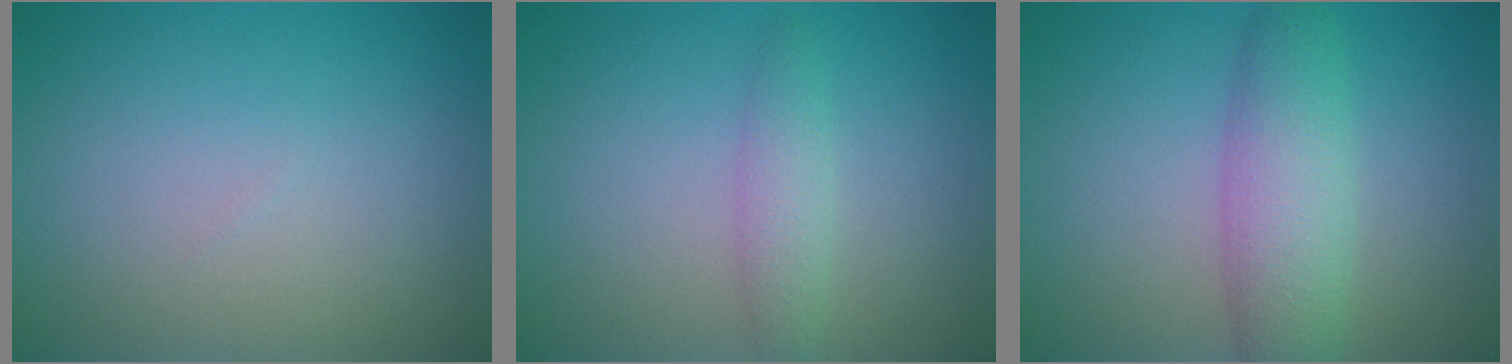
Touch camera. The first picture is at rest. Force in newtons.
{"total": 1.8, "press": 1.8, "slide": 0.0}
{"total": 4.7, "press": 4.7, "slide": 0.1}